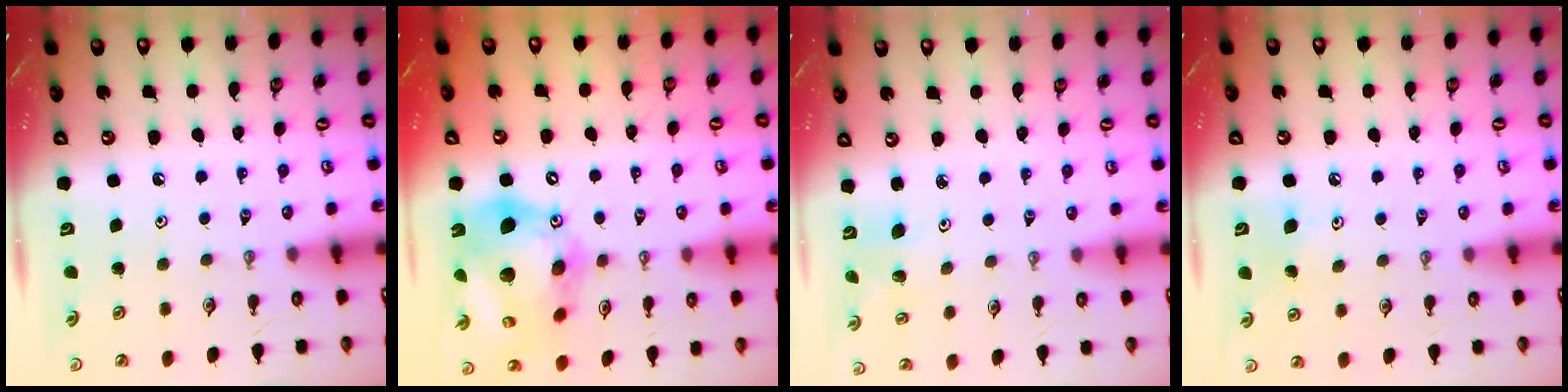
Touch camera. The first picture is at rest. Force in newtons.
{"total": 23.0, "press": 22.7, "slide": 3.3}
{"total": 3.5, "press": 3.2, "slide": 1.4}
{"total": 5.8, "press": 5.6, "slide": 1.5}